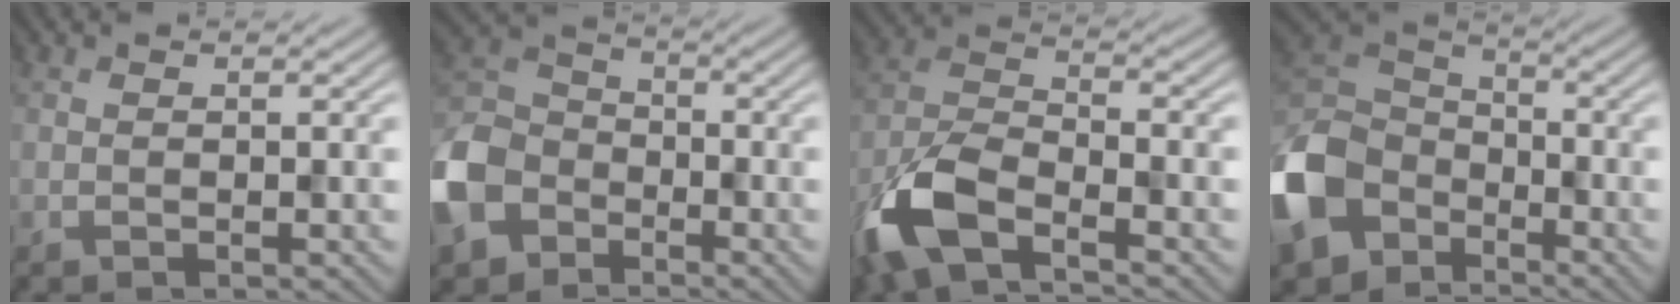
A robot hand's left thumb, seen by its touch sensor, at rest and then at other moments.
{"total": 12.3, "force": [-6.4, 8.6, 6.0], "torque": [-0.175, -0.027, -0.147]}
{"total": 9.5, "force": [-6.0, 3.6, 6.5], "torque": [-0.143, -0.009, -0.138]}
{"total": 15.0, "force": [-7.2, 10.7, 7.6], "torque": [-0.239, -0.035, -0.145]}